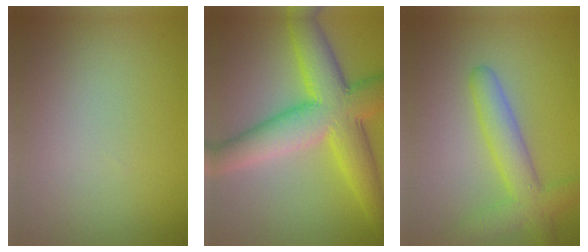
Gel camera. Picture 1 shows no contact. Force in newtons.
{"total": 9.8, "press": 9.8, "slide": 0.3}
{"total": 4.4, "press": 4.4, "slide": 0.1}